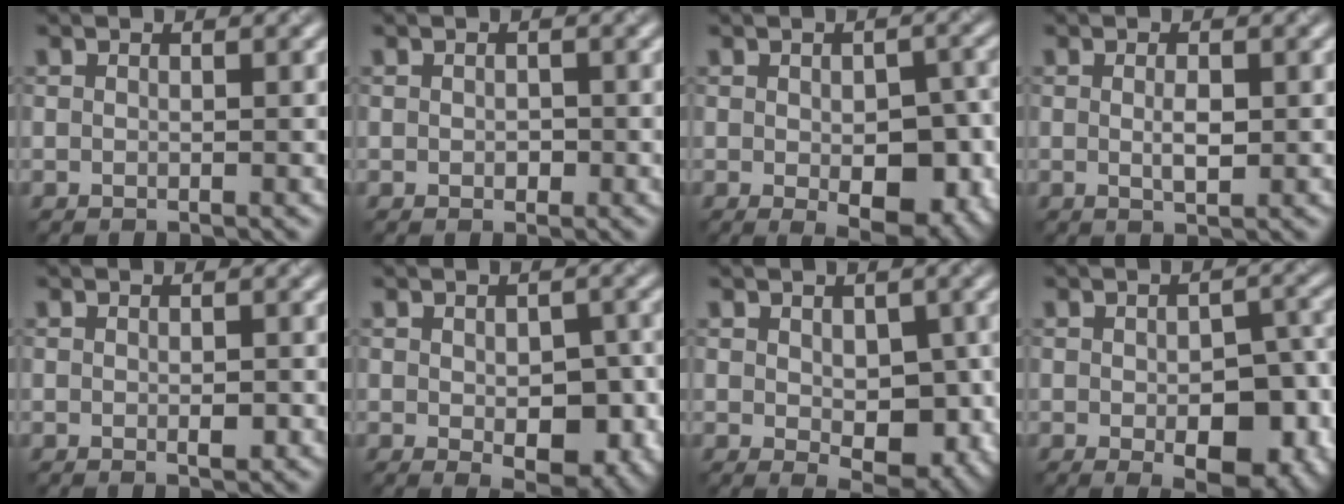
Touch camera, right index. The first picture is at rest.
{"total": 0.7, "force": [-0.1, 0.5, 0.4], "torque": [-0.006, -0.003, -0.002]}
{"total": 7.0, "force": [-1.7, 3.5, 5.8], "torque": [-0.077, -0.015, -0.016]}
{"total": 1.6, "force": [0.1, 0.5, 1.6], "torque": [-0.029, -0.002, 0.002]}
{"total": 1.1, "force": [-0.2, 0.4, 1.0], "torque": [-0.014, -0.001, -0.001]}
{"total": 5.9, "force": [-1.1, 3.0, 4.9], "torque": [-0.067, -0.013, -0.009]}
{"total": 5.7, "force": [-0.4, 3.3, 4.6], "torque": [-0.065, -0.014, 0.000]}
{"total": 7.7, "force": [-2.3, 3.9, 6.2], "torque": [-0.081, -0.013, -0.024]}